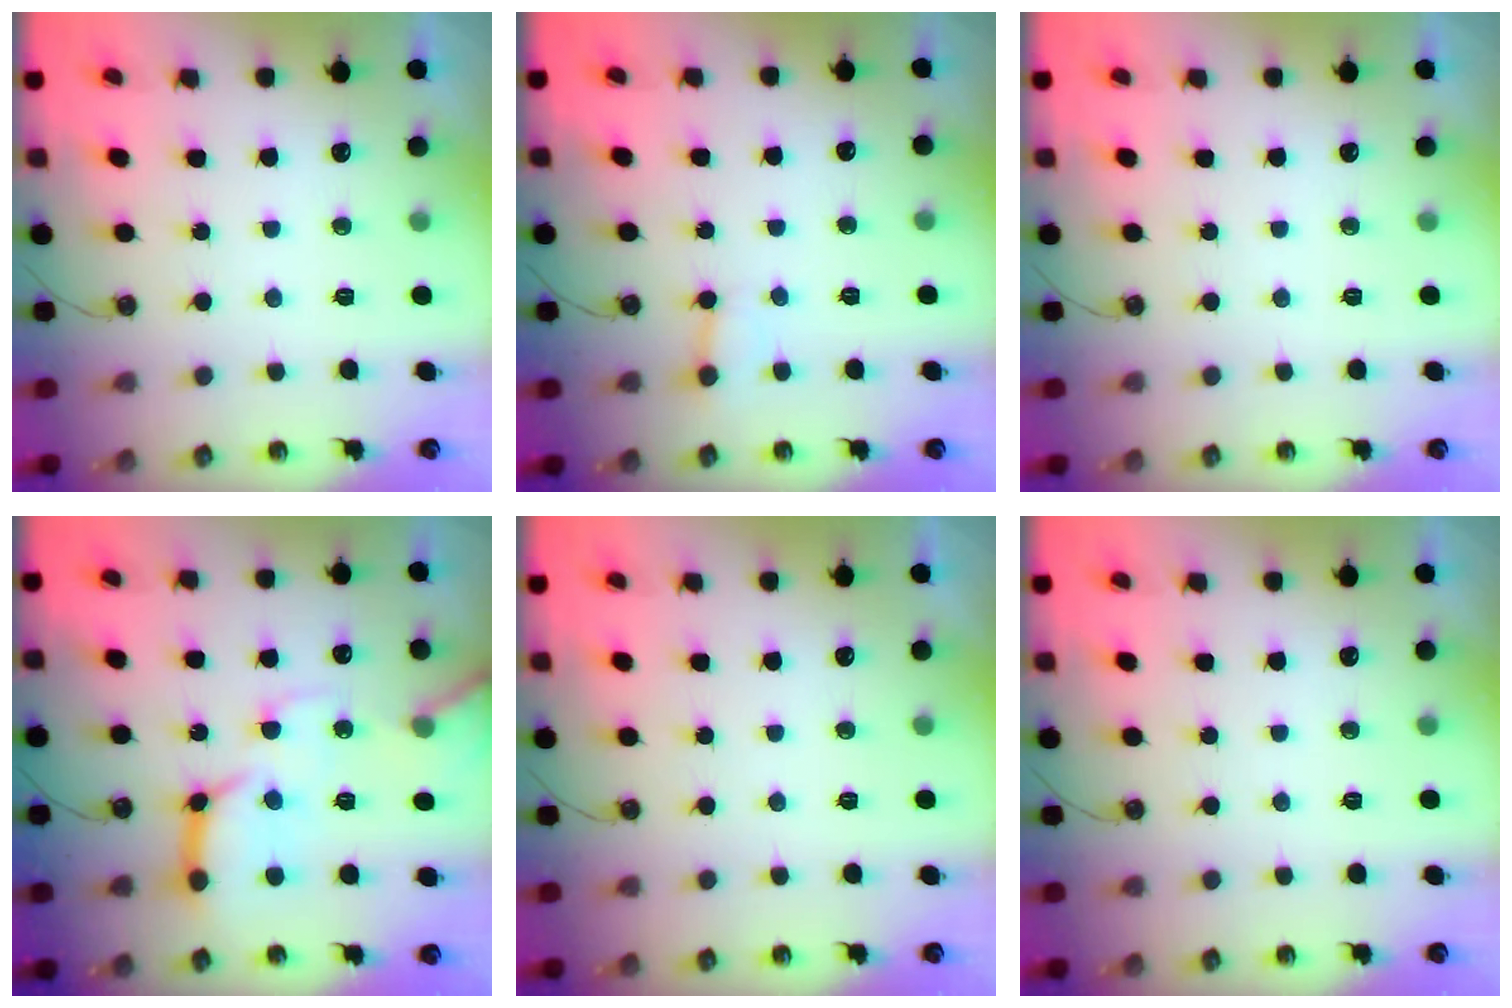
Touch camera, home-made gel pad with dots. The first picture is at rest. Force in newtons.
{"total": 2.8, "press": 2.8, "slide": 0.3}
{"total": 0.0}
{"total": 16.3, "press": 16.2, "slide": 1.8}
{"total": 0.0}
{"total": 0.0}